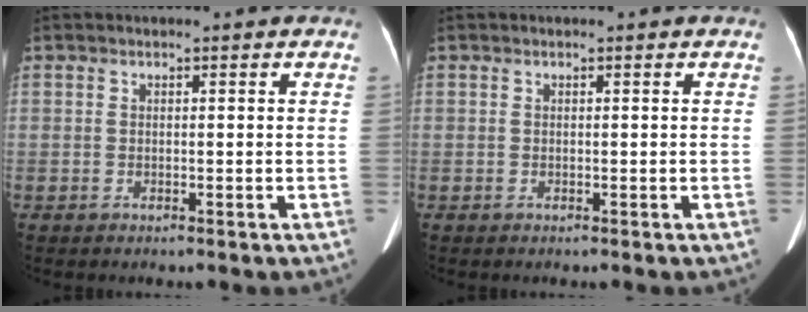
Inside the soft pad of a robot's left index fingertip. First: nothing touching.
{"total": 0.0}